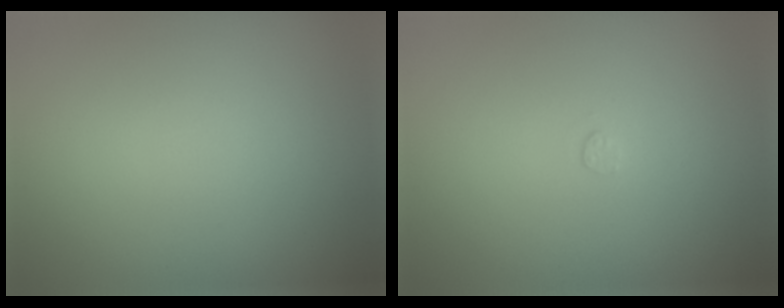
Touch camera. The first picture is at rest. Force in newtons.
{"total": 0.5, "press": 0.5, "slide": 0.2}